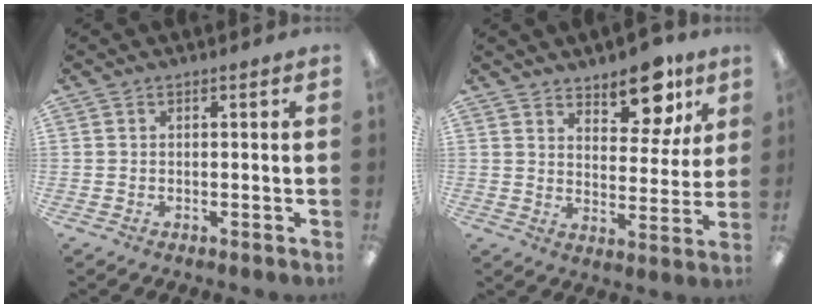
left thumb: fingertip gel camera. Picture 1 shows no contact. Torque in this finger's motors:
{"motor_torque": [0.12, 0.08, -0.03, 0.05, 0.02]}